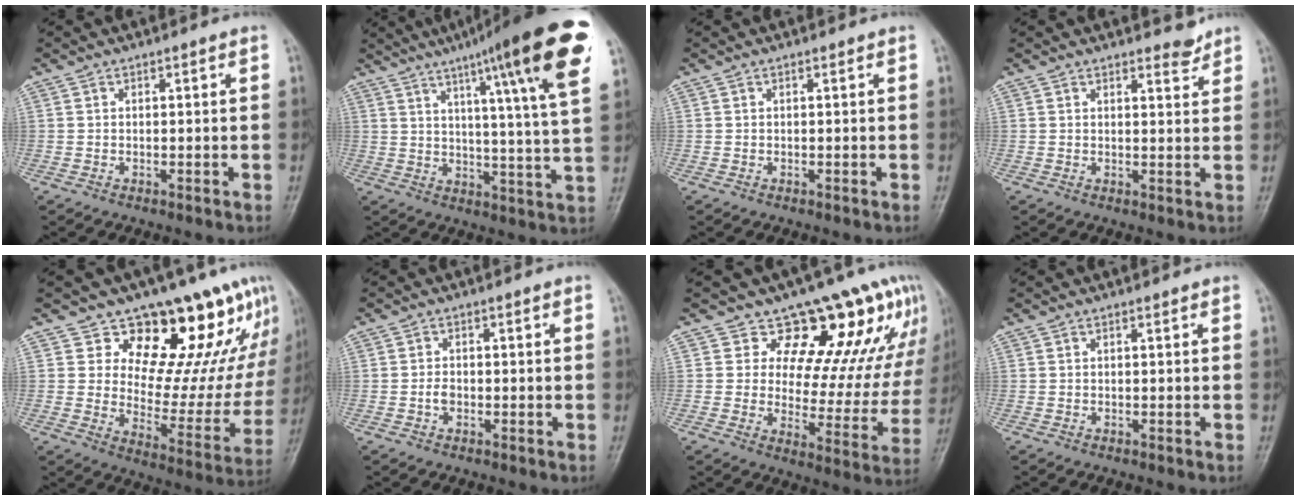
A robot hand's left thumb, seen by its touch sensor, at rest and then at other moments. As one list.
[{"total": 21.8, "force": [11.7, 1.9, 18.3], "torque": [-0.253, -0.029, 0.155]}, {"total": 0.0}, {"total": 2.5, "force": [2.2, 0.8, 0.6], "torque": [0.006, -0.018, 0.029]}, {"total": 20.2, "force": [13.5, 9.3, 11.9], "torque": [-0.086, -0.088, 0.192]}, {"total": 1.8, "force": [-0.6, 1.2, 1.2], "torque": [-0.018, 0.008, -0.012]}, {"total": 17.1, "force": [11.6, 8.2, 9.6], "torque": [-0.055, -0.072, 0.143]}, {"total": 0.0}]